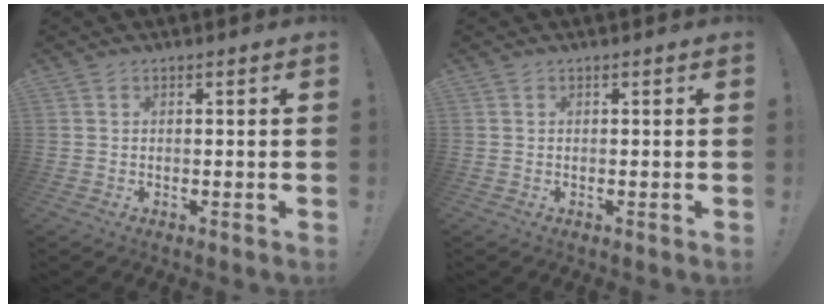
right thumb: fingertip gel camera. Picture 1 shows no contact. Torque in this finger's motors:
{"motor_torque": [0.00, 0.00, 0.00, 0.00, 0.00]}